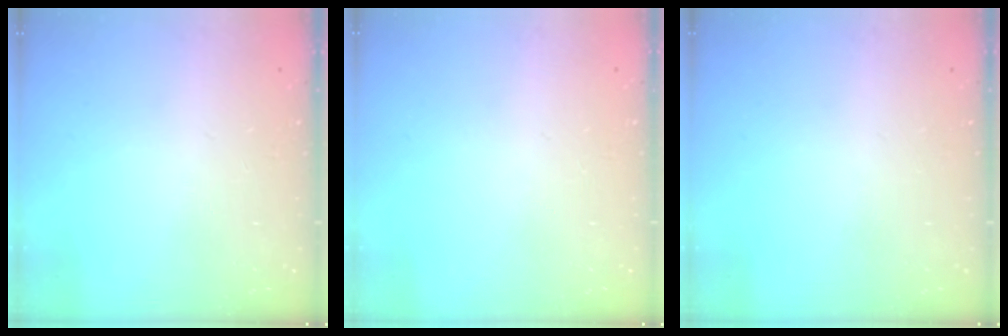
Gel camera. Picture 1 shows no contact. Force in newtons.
{"total": 0.0}
{"total": 0.0}